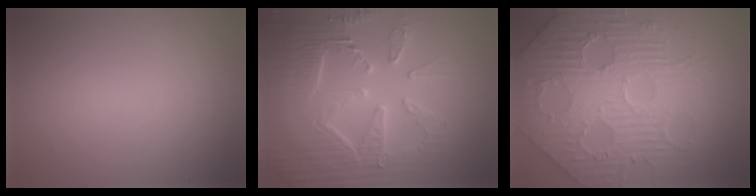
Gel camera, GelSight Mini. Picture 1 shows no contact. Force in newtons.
{"total": 9.3, "press": 6.4, "slide": 6.7}
{"total": 7.2, "press": 6.0, "slide": 3.9}